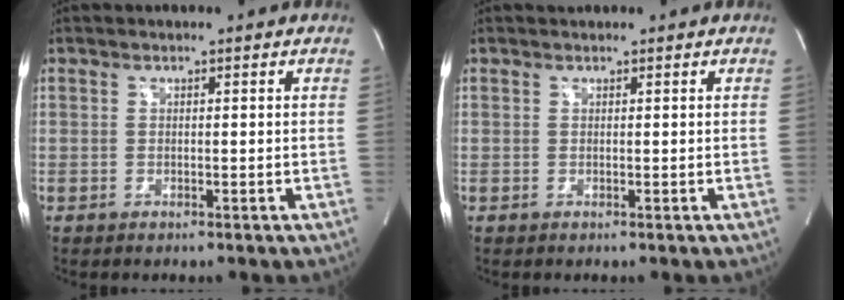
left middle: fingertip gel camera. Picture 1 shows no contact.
{"total": 0.5, "force": [0.5, 0.1, 0.0], "torque": [-0.009, 0.011, 0.012]}